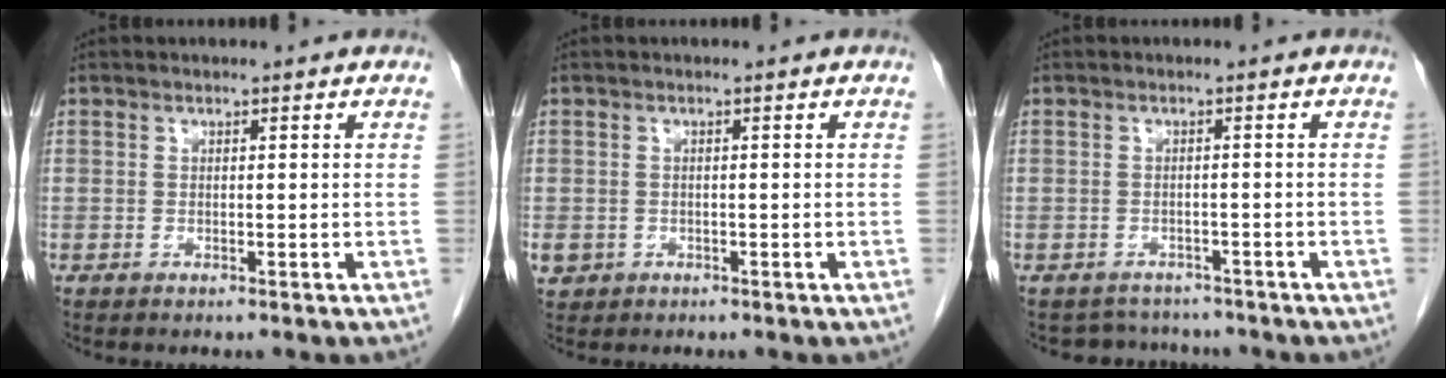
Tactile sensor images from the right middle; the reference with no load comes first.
{"total": 2.2, "force": [-0.8, 2.0, 0.6], "torque": [-0.010, 0.002, -0.006]}
{"total": 4.1, "force": [-3.8, 1.6, -0.4], "torque": [0.003, 0.007, -0.051]}